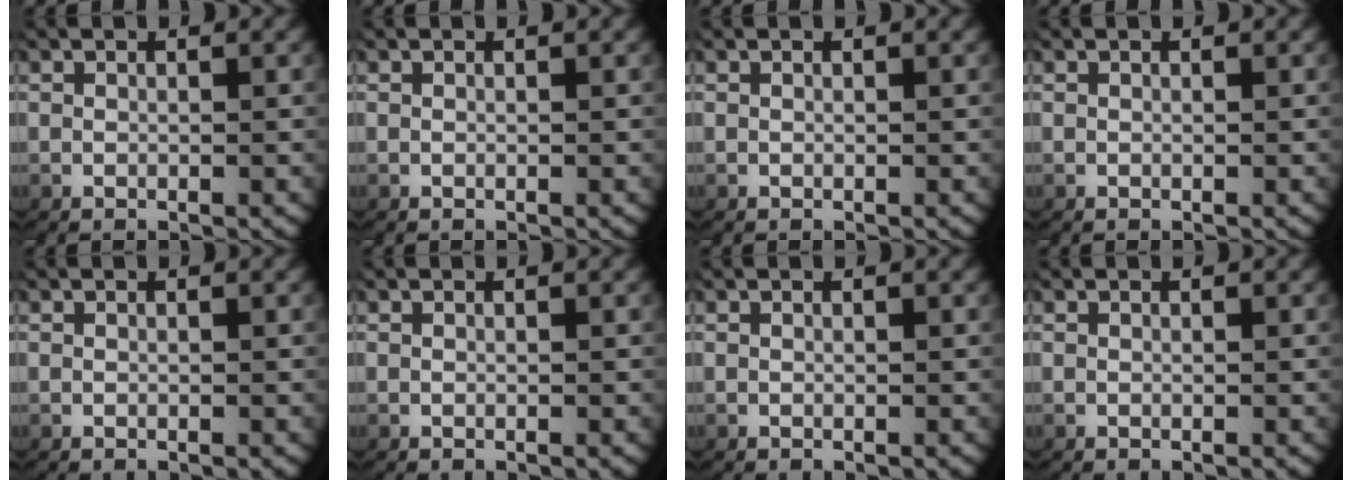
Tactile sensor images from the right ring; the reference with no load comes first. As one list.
[{"total": 0.7, "force": [0.0, -0.6, -0.4], "torque": [0.001, -0.008, 0.008]}, {"total": 0.0}, {"total": 0.0}, {"total": 0.0}, {"total": 0.0}, {"total": 0.0}, {"total": 0.0}]